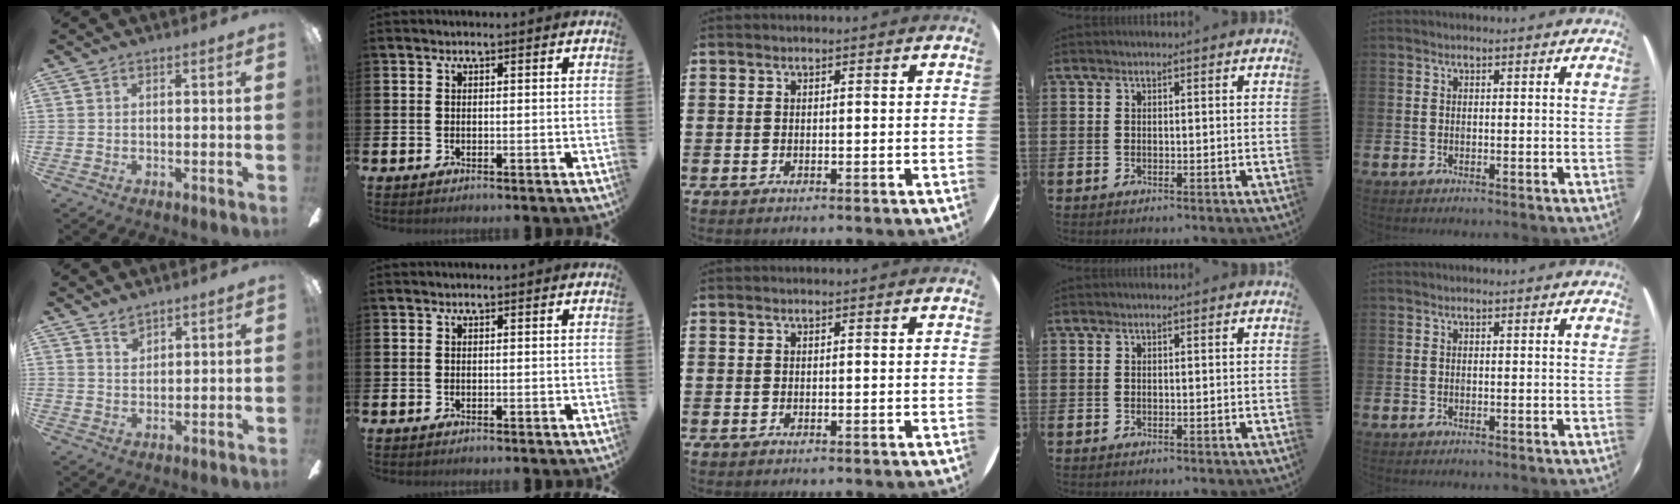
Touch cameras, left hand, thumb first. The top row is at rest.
{"thumb": {"total": 2.8, "force": [2.5, 1.2, 0.7], "torque": [-0.010, -0.009, 0.045]}}